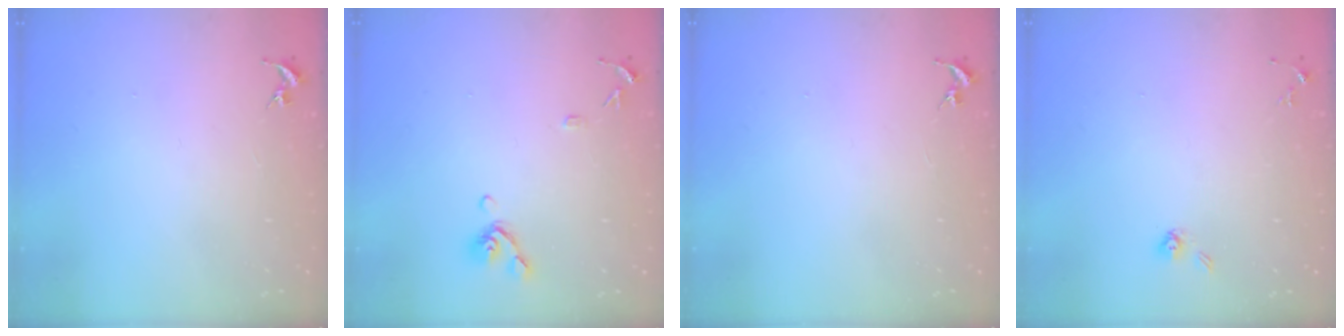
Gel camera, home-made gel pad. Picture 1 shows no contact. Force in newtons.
{"total": 8.9, "press": 8.8, "slide": 1.4}
{"total": 0.0}
{"total": 4.2, "press": 3.8, "slide": 1.7}